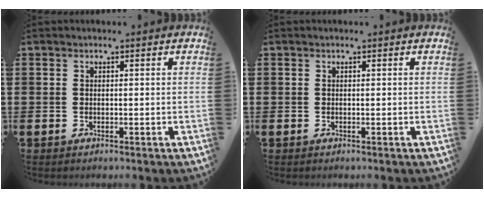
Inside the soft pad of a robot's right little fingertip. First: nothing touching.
{"total": 0.0}